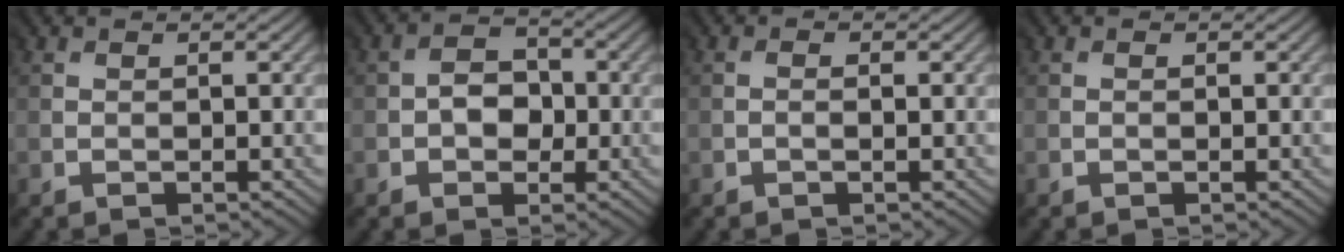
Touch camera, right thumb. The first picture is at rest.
{"total": 3.2, "force": [-0.7, 2.5, 1.8], "torque": [-0.024, 0.003, -0.016]}
{"total": 0.7, "force": [-0.3, 0.1, 0.6], "torque": [-0.014, 0.003, -0.008]}
{"total": 0.0}